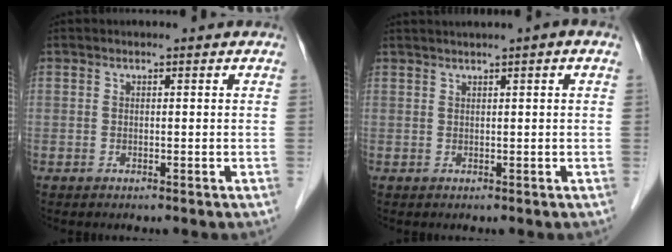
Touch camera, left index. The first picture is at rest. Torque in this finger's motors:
{"motor_torque": [0.26, -0.66, 0.62, 0.13]}